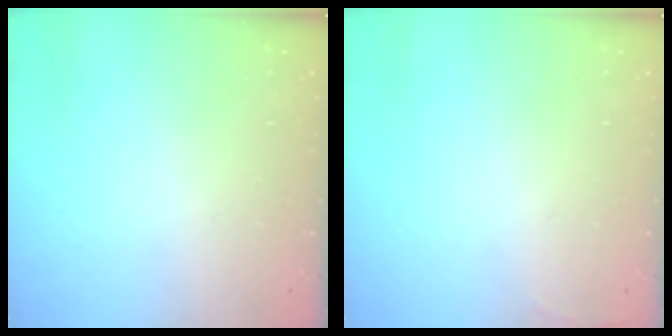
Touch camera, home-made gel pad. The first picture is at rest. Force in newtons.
{"total": 2.5, "press": 2.4, "slide": 0.9}